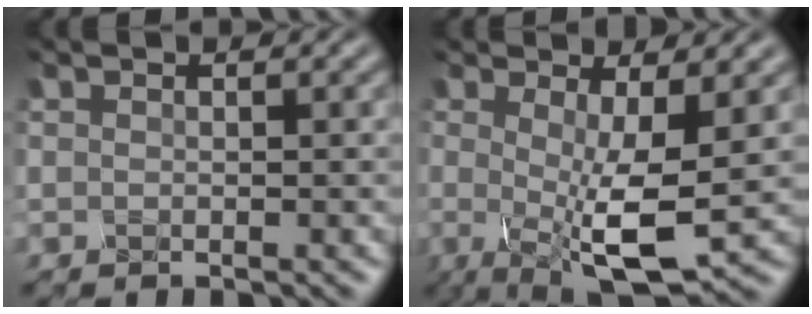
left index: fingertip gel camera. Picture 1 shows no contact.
{"total": 7.6, "force": [-0.8, 2.1, 7.3], "torque": [-0.119, -0.011, -0.016]}